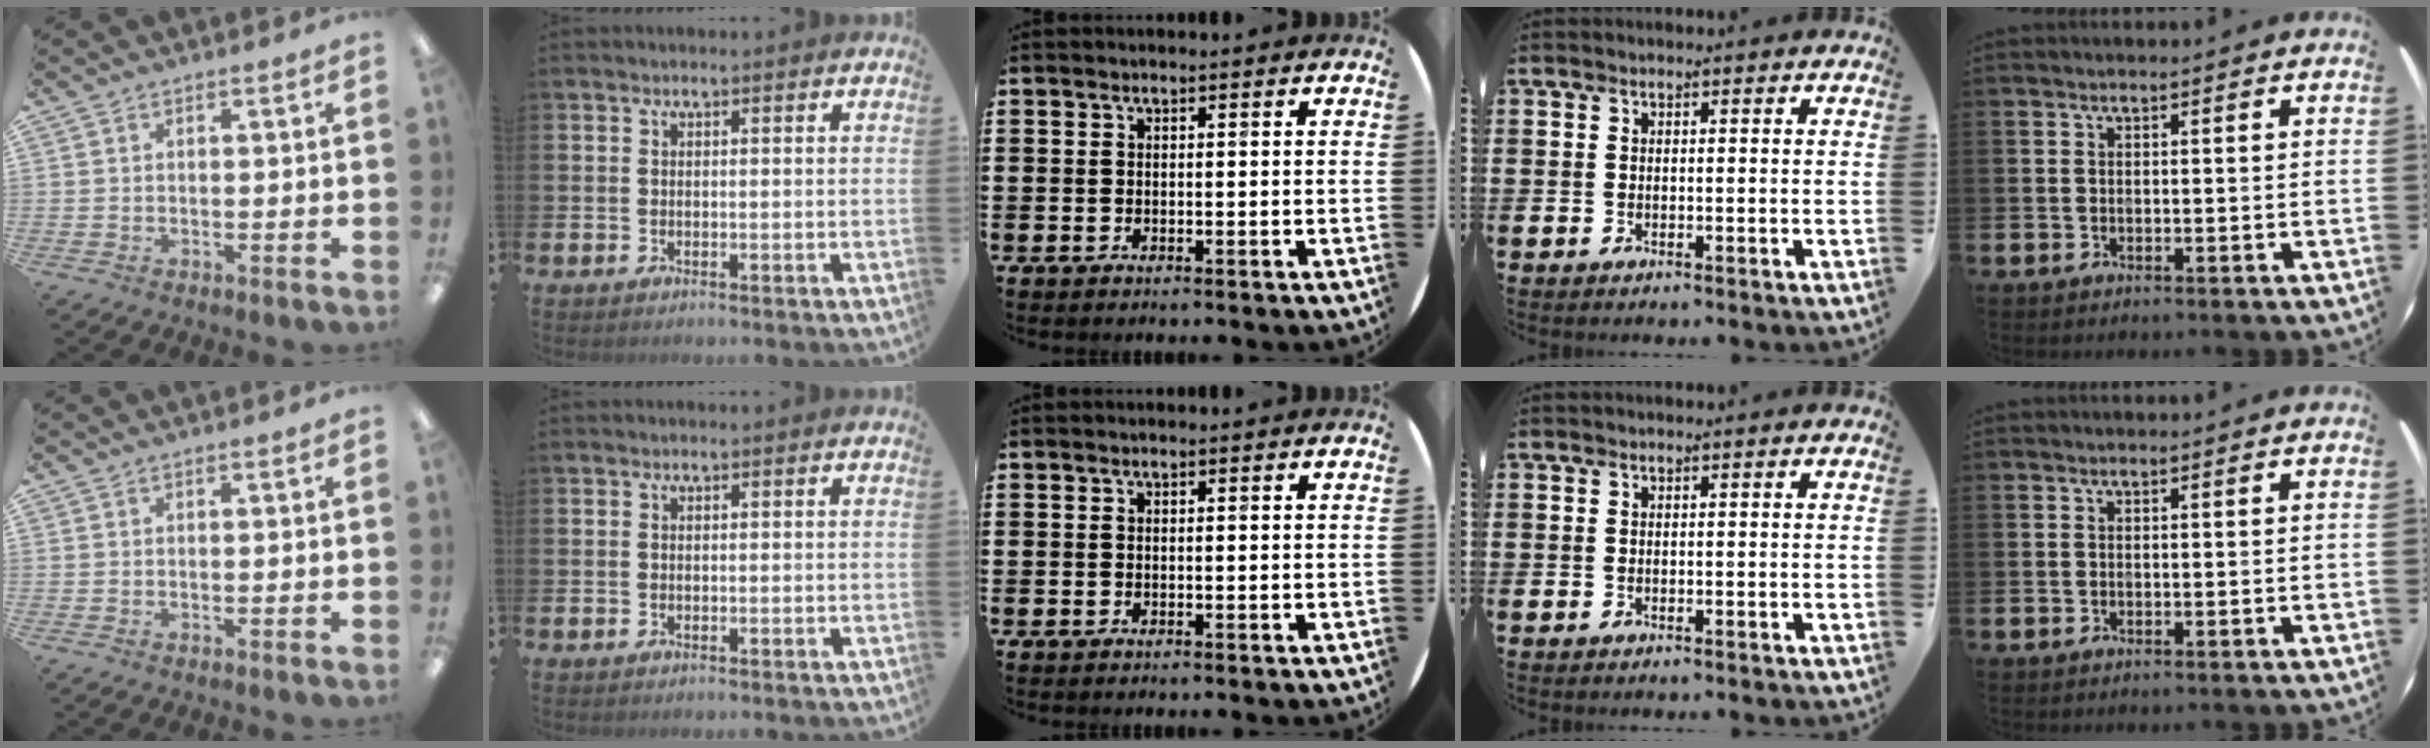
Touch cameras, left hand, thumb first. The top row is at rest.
{}